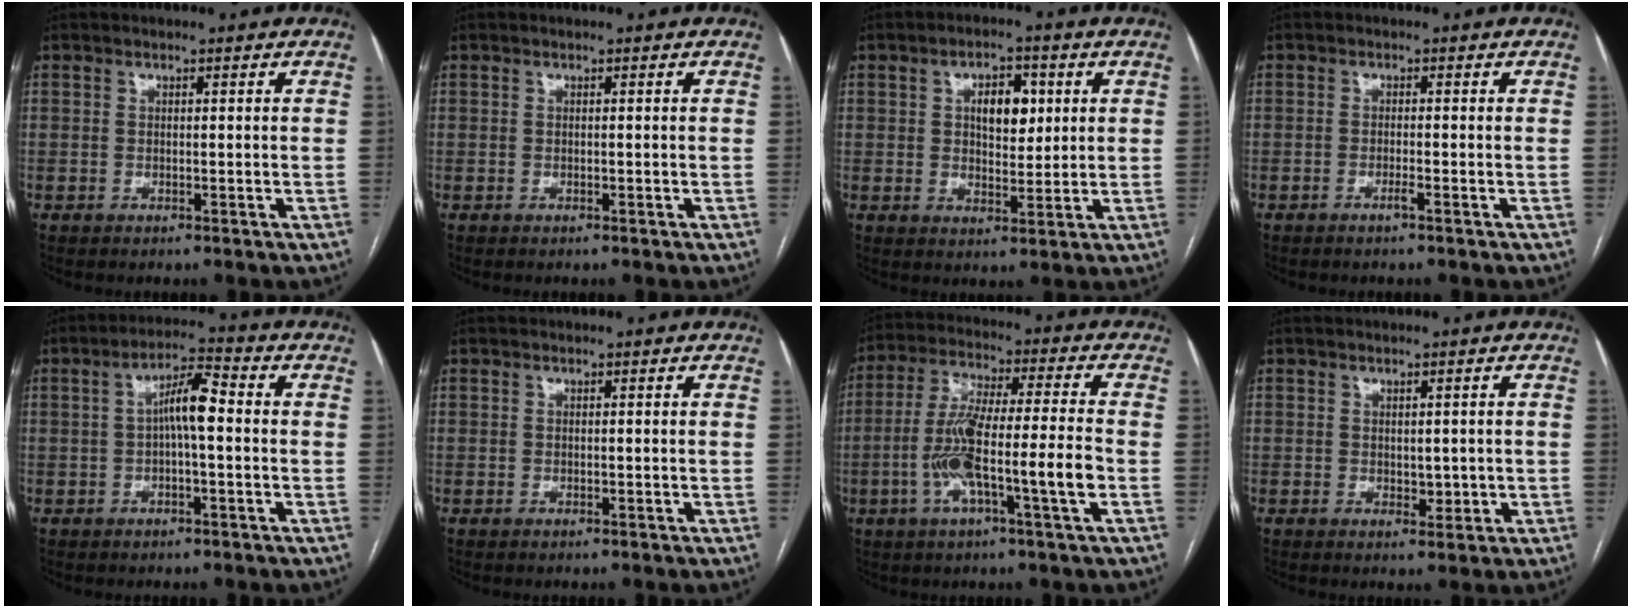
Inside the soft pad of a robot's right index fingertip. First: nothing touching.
{"total": 0.0}
{"total": 6.2, "force": [1.7, 3.1, 5.1], "torque": [-0.078, 0.010, 0.031]}
{"total": 1.0, "force": [-0.6, -0.1, 0.8], "torque": [-0.016, 0.000, -0.012]}
{"total": 6.0, "force": [0.2, 1.2, 5.9], "torque": [-0.104, 0.020, 0.000]}
{"total": 0.0}
{"total": 12.8, "force": [-3.5, 0.4, 12.3], "torque": [-0.234, 0.007, -0.067]}
{"total": 2.3, "force": [0.0, 1.5, 1.7], "torque": [-0.021, -0.002, 0.006]}